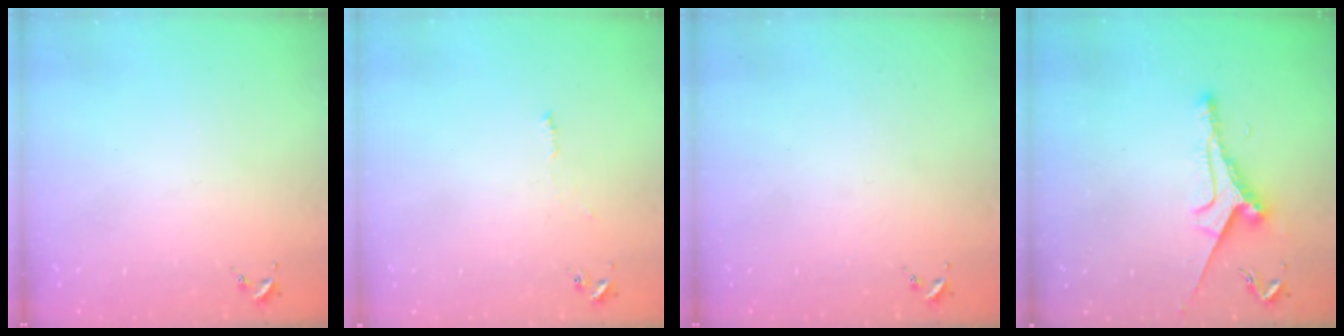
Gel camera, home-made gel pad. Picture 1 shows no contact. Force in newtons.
{"total": 4.0, "press": 3.9, "slide": 0.6}
{"total": 0.0}
{"total": 8.1, "press": 8.1, "slide": 0.7}